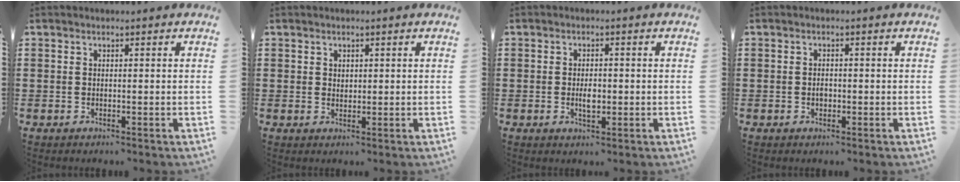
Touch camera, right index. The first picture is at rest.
{"total": 1.2, "force": [0.8, 0.8, 0.3], "torque": [-0.007, 0.003, 0.015]}
{"total": 2.5, "force": [-0.3, 1.2, 2.2], "torque": [-0.040, 0.004, -0.006]}
{"total": 1.0, "force": [-0.1, 0.8, 0.6], "torque": [-0.014, 0.004, -0.003]}